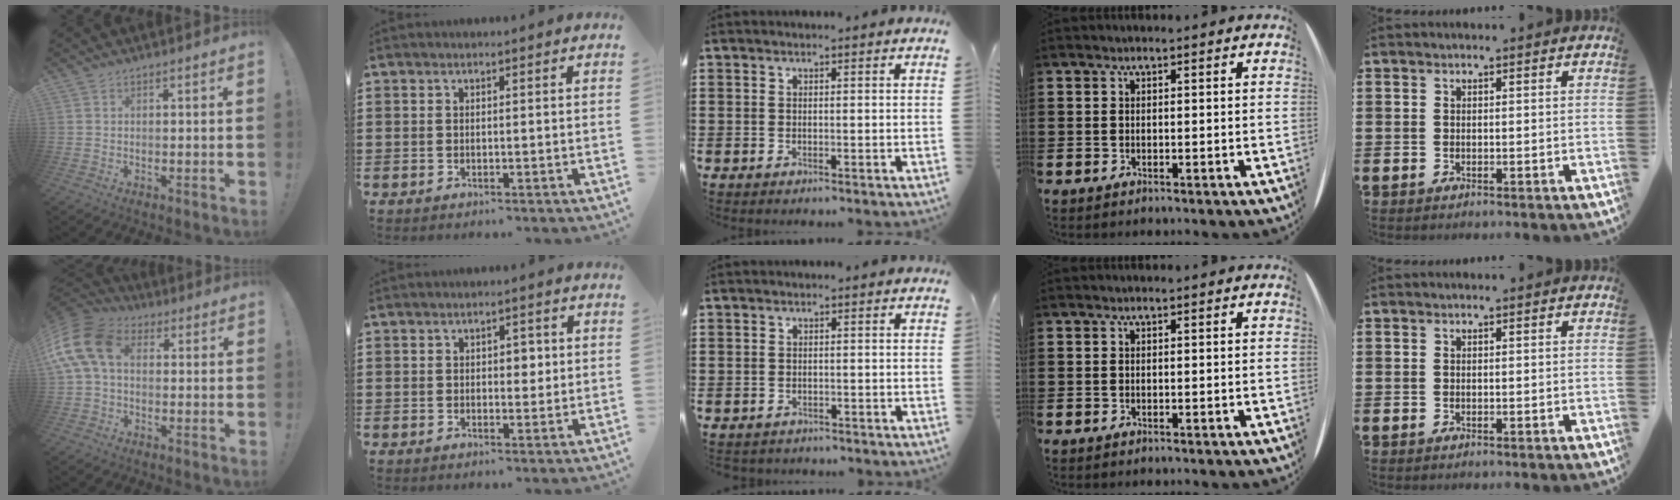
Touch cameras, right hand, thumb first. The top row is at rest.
{"thumb": {"total": 13.9, "force": [2.3, 8.8, 10.5], "torque": [-0.219, 0.014, 0.047]}, "index": {"total": 2.2, "force": [0.2, 1.4, 1.7], "torque": [-0.026, 0.006, 0.000]}, "middle": {"total": 0.9, "force": [-0.8, 0.3, -0.1], "torque": [0.000, 0.003, -0.019]}}